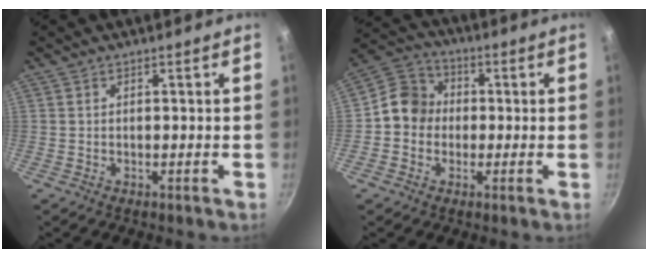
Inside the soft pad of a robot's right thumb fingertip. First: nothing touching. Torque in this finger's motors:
{"motor_torque": [0.80, 1.27, 0.33, -0.84, 0.03]}